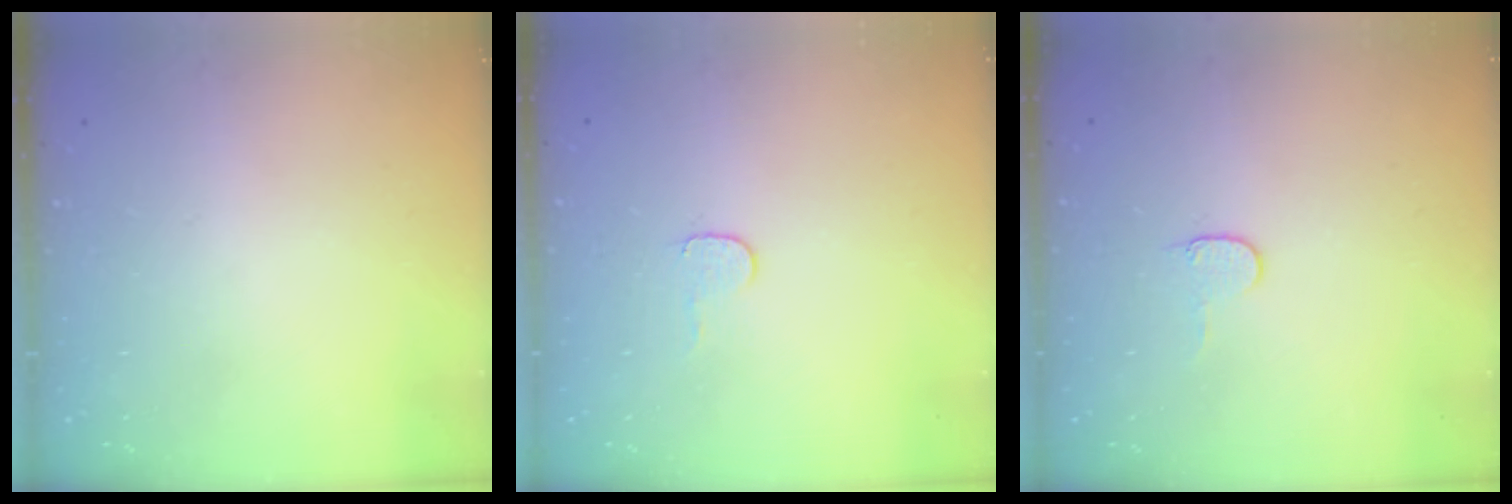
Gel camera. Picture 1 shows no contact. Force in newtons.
{"total": 4.0, "press": 4.0, "slide": 0.5}
{"total": 4.0, "press": 4.0, "slide": 0.4}